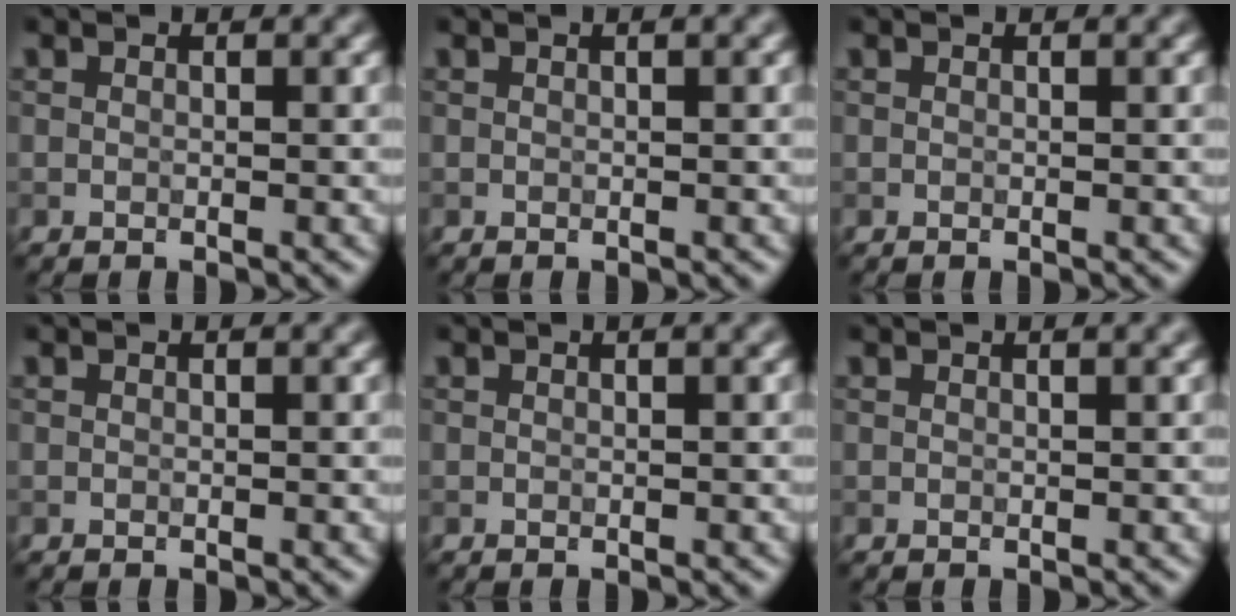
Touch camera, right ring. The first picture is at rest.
{"total": 0.6, "force": [0.3, 0.0, 0.5], "torque": [-0.008, 0.007, 0.004]}
{"total": 0.0}
{"total": 0.0}
{"total": 0.5, "force": [0.3, 0.0, 0.5], "torque": [-0.008, 0.008, 0.005]}
{"total": 0.8, "force": [0.6, 0.1, 0.5], "torque": [-0.009, 0.005, 0.005]}